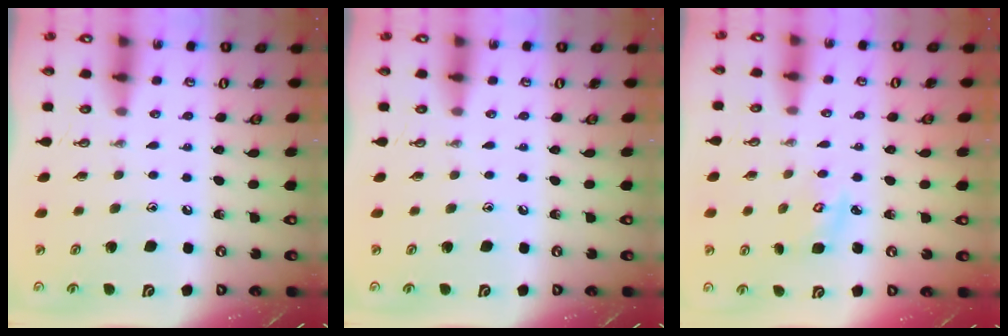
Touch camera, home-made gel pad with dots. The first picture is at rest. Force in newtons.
{"total": 0.0}
{"total": 3.9, "press": 3.9, "slide": 0.2}